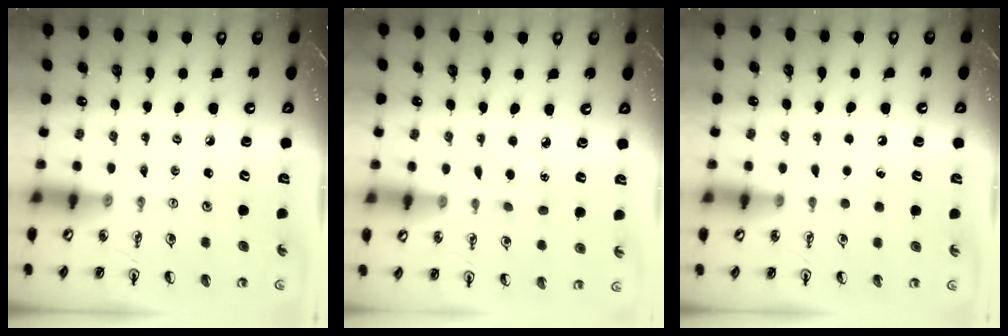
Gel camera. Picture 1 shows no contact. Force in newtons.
{"total": 2.9, "press": 2.8, "slide": 0.5}
{"total": 1.4, "press": 1.4, "slide": 0.1}